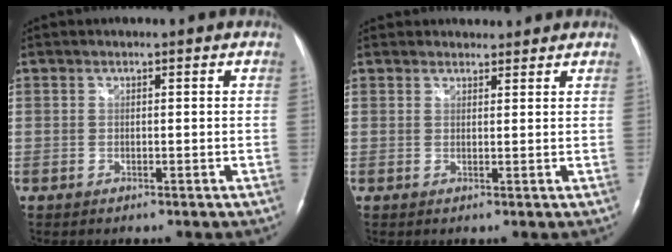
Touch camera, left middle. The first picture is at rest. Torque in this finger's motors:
{"motor_torque": [1.24, -0.90, -0.01, 0.02]}